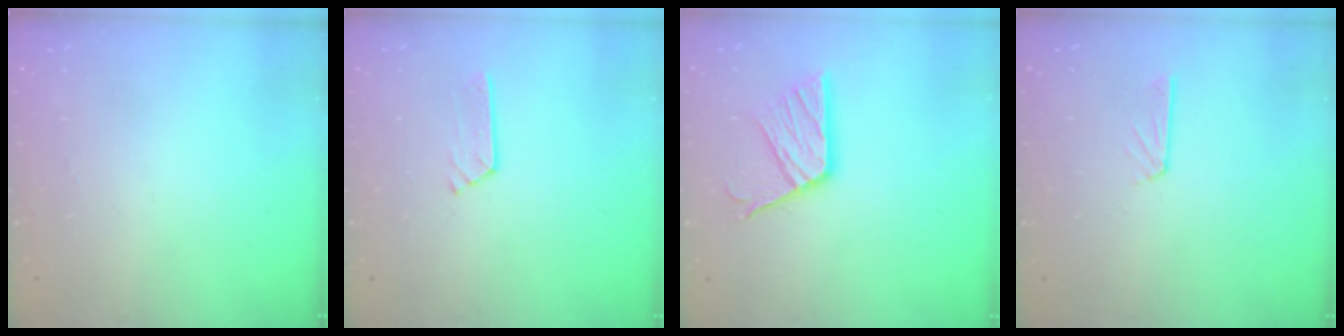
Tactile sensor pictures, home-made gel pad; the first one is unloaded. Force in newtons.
{"total": 2.4, "press": 2.4, "slide": 0.2}
{"total": 13.0, "press": 13.0, "slide": 1.1}
{"total": 4.5, "press": 4.5, "slide": 0.4}